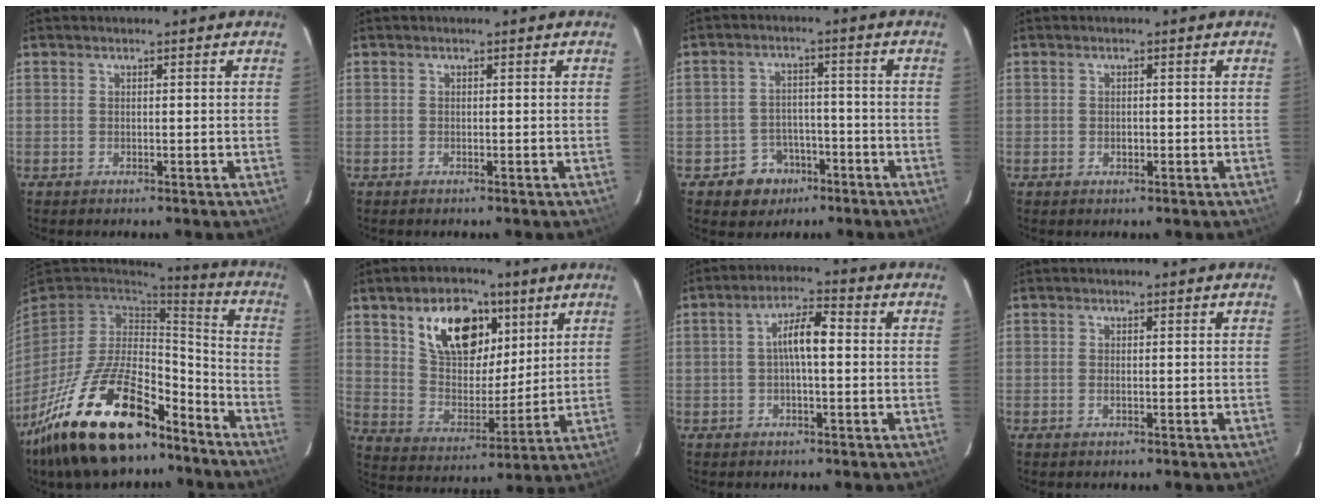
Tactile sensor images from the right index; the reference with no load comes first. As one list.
[{"total": 0.0}, {"total": 6.9, "force": [-4.0, 5.6, 1.2], "torque": [-0.040, 0.024, -0.048]}, {"total": 1.2, "force": [-0.3, 0.9, 0.7], "torque": [-0.012, 0.003, -0.005]}, {"total": 27.0, "force": [-17.8, 11.6, 16.7], "torque": [-0.333, -0.014, -0.284]}, {"total": 16.8, "force": [8.3, 9.4, 11.1], "torque": [-0.191, 0.020, 0.155]}, {"total": 5.9, "force": [0.0, 1.6, 5.7], "torque": [-0.105, 0.016, 0.000]}, {"total": 0.8, "force": [-0.2, 0.2, 0.8], "torque": [-0.016, 0.001, -0.005]}]